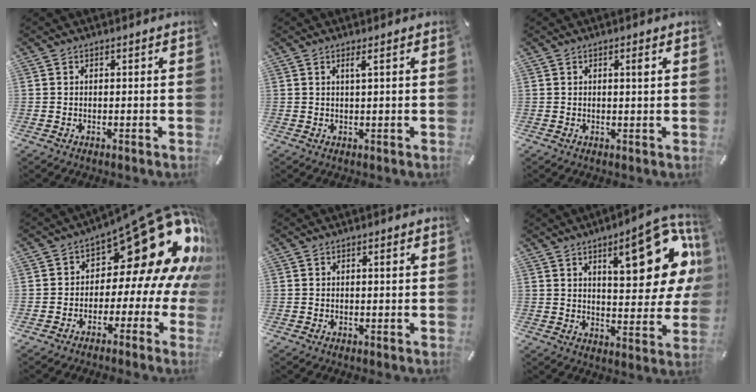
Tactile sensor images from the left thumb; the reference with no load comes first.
{"total": 2.0, "force": [0.9, -0.1, 1.8], "torque": [-0.037, -0.004, 0.015]}
{"total": 1.6, "force": [0.7, 0.0, 1.4], "torque": [-0.021, -0.004, 0.010]}
{"total": 22.2, "force": [9.9, 10.4, 16.9], "torque": [-0.229, -0.084, 0.170]}
{"total": 0.9, "force": [0.3, 0.1, 0.8], "torque": [-0.009, -0.004, 0.005]}
{"total": 20.0, "force": [8.9, 7.3, 16.3], "torque": [-0.203, -0.056, 0.136]}